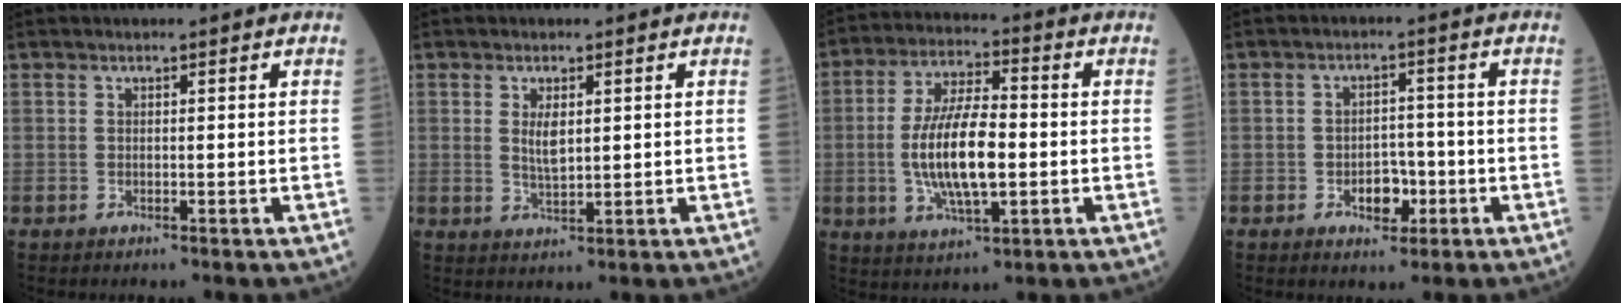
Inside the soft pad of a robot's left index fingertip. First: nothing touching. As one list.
[{"total": 3.0, "force": [0.8, 1.0, 2.7], "torque": [-0.056, -0.005, 0.019]}, {"total": 12.0, "force": [-1.5, 3.7, 11.3], "torque": [-0.228, 0.002, -0.027]}, {"total": 4.2, "force": [-1.6, 2.5, 2.9], "torque": [-0.036, 0.007, -0.022]}]